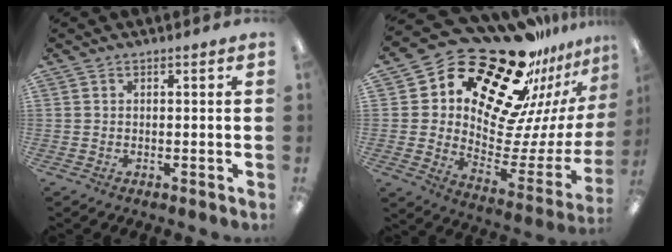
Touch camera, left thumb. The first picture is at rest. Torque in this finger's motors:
{"motor_torque": [1.25, 2.15, 1.40, -1.37, 0.10]}